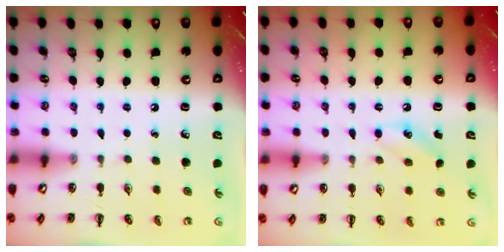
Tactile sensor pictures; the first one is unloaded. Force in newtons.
{"total": 6.6, "press": 6.3, "slide": 1.8}